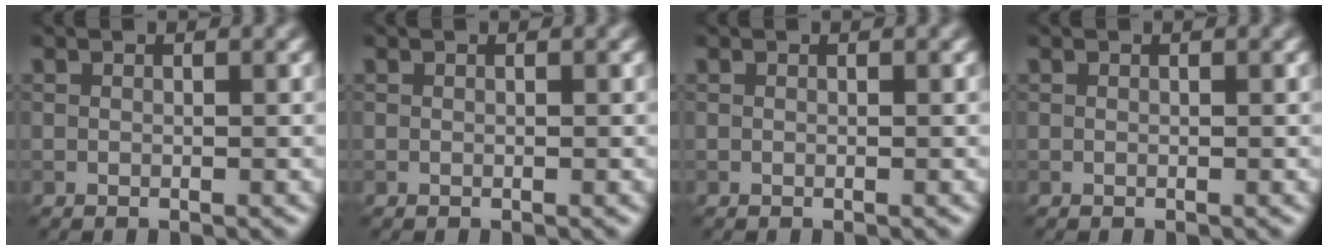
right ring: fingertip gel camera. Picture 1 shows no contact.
{"total": 0.0}
{"total": 0.0}
{"total": 0.0}